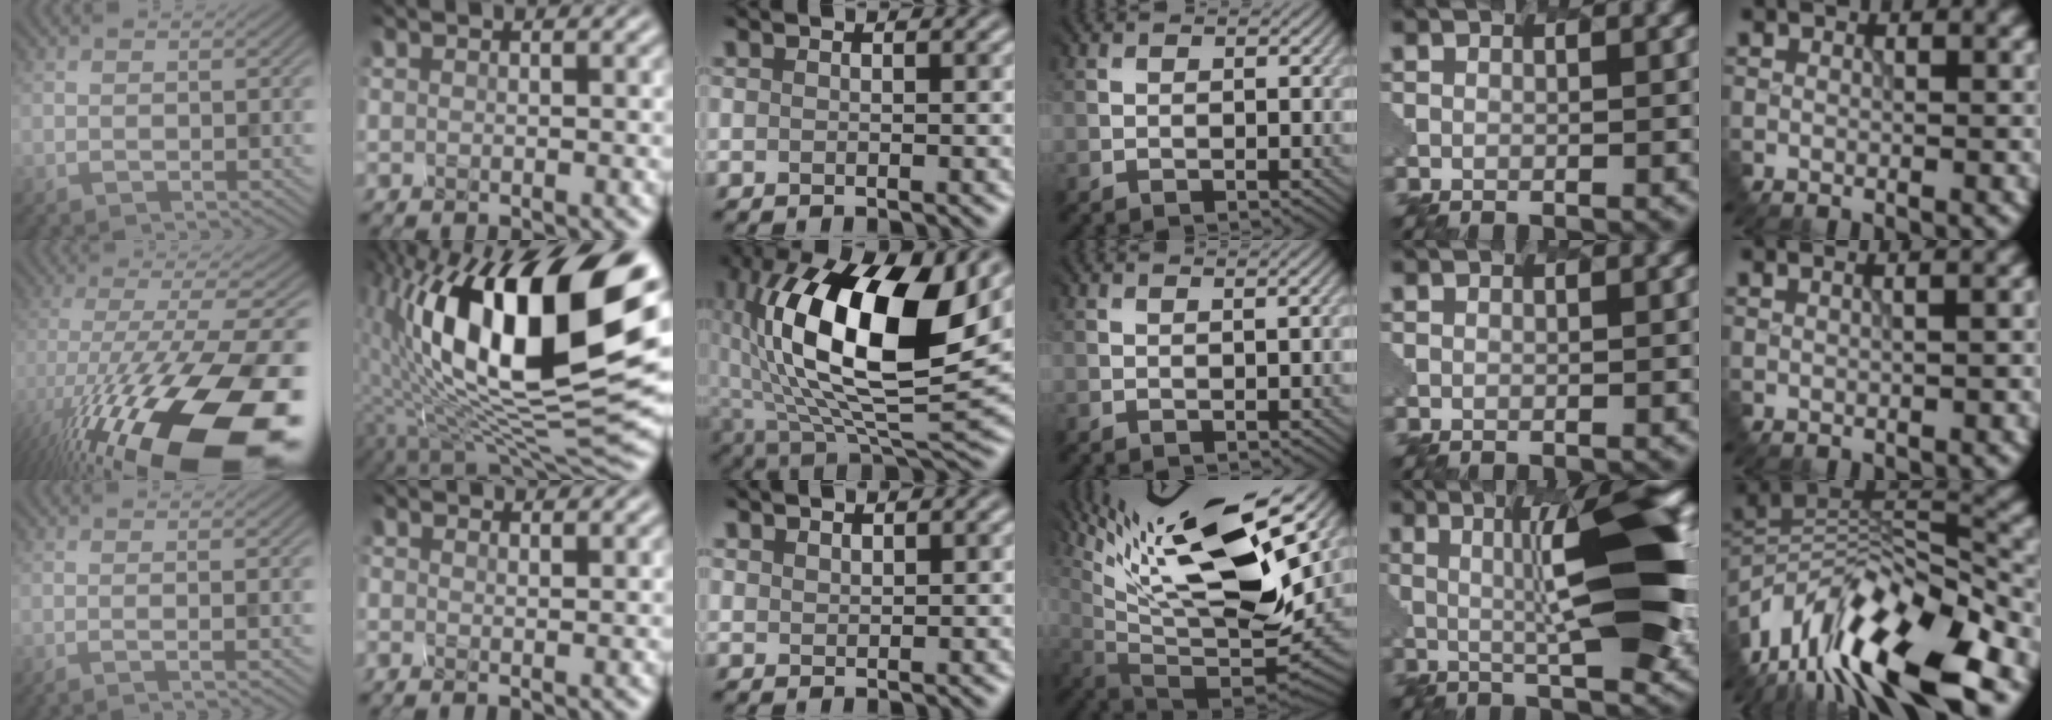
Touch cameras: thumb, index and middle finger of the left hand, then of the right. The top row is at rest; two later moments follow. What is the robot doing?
{"motion": "disassemble", "object": "hinged tin"}